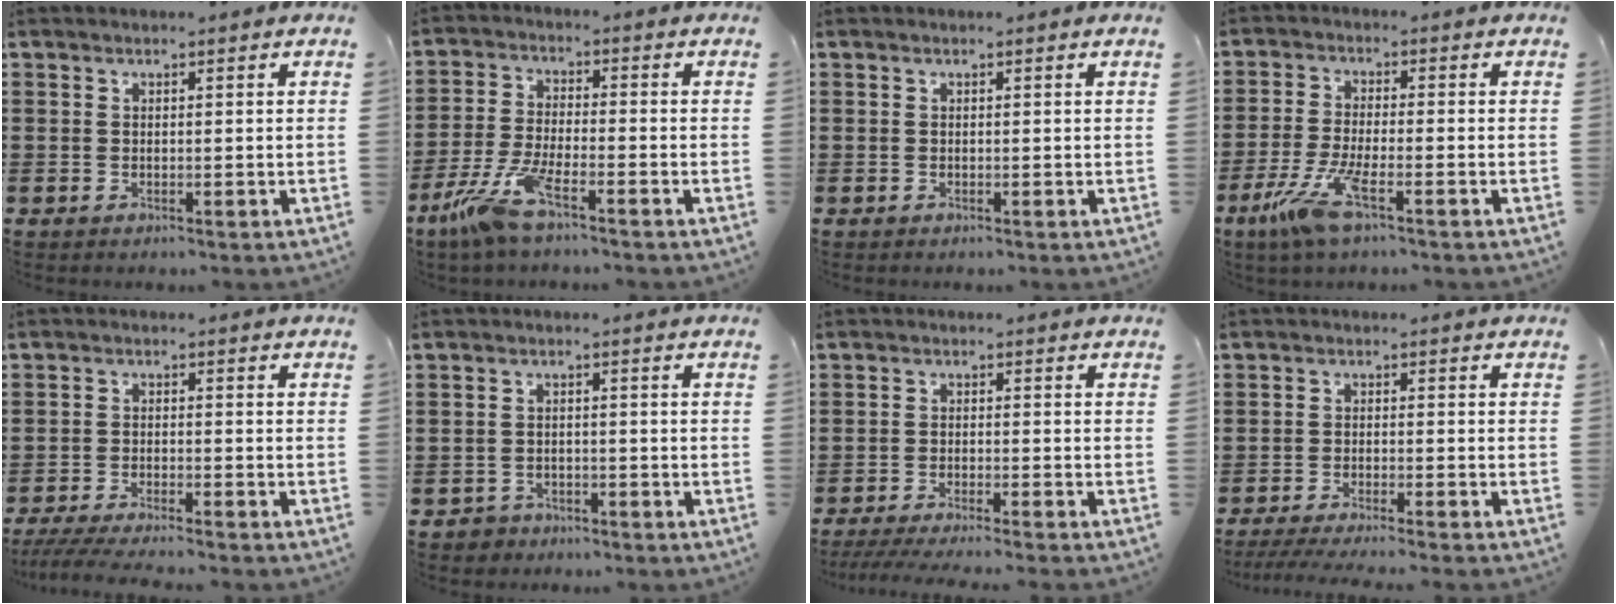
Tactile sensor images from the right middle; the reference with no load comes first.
{"total": 7.6, "force": [-5.2, 1.0, 5.5], "torque": [-0.132, -0.016, -0.100]}
{"total": 0.0}
{"total": 7.1, "force": [-3.7, 1.3, 6.0], "torque": [-0.143, -0.019, -0.073]}
{"total": 3.9, "force": [-3.6, -0.2, 1.4], "torque": [-0.037, -0.013, -0.073]}
{"total": 1.8, "force": [-1.6, 0.7, -0.1], "torque": [-0.006, 0.002, -0.037]}
{"total": 3.0, "force": [-2.7, -0.3, 1.2], "torque": [-0.027, -0.006, -0.056]}
{"total": 2.9, "force": [-2.6, -0.3, 1.2], "torque": [-0.028, -0.005, -0.052]}